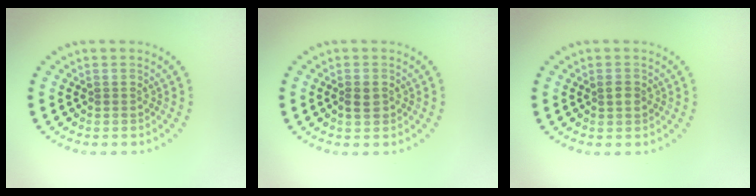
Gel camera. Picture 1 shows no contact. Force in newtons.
{"total": 1.5, "press": 1.5, "slide": 0.1}
{"total": 1.1, "press": 1.1, "slide": 0.1}